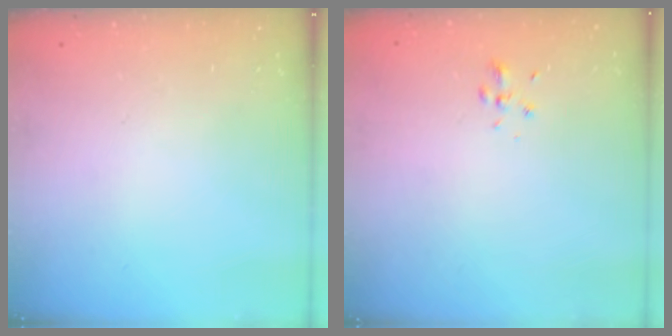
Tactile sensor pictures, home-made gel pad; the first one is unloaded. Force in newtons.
{"total": 2.0, "press": 1.8, "slide": 0.9}